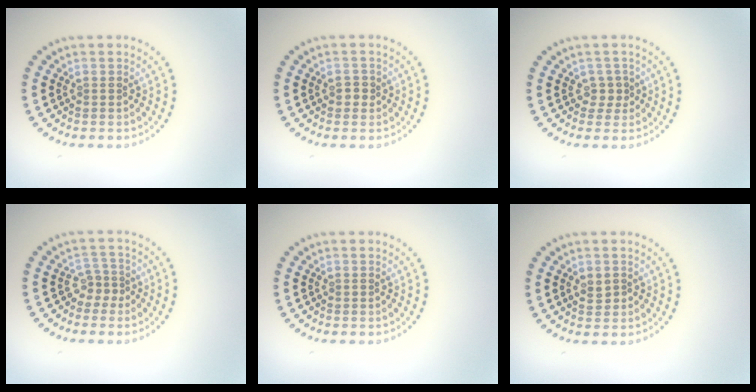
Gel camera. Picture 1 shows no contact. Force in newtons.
{"total": 1.1, "press": 1.0, "slide": 0.4}
{"total": 1.4, "press": 1.1, "slide": 0.8}
{"total": 1.7, "press": 1.2, "slide": 1.2}
{"total": 0.0}
{"total": 1.3, "press": 1.3, "slide": 0.3}